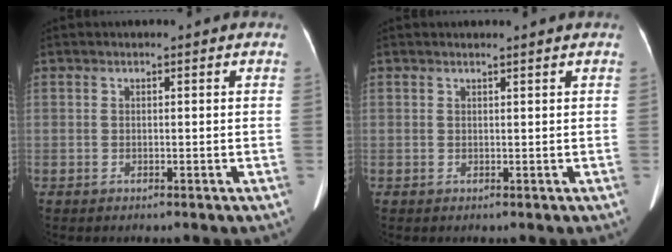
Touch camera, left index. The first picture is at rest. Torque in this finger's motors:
{"motor_torque": [-0.55, 0.18, -0.16, -0.14]}